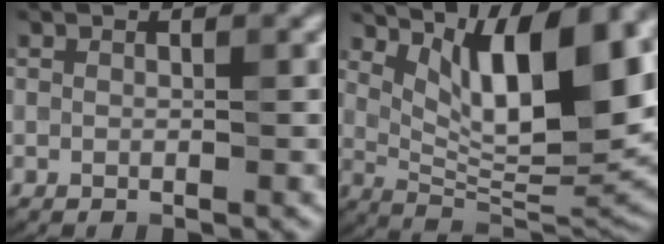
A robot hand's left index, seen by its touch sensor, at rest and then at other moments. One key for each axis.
{"total": 12.6, "fx": 4.9, "fy": 4.2, "fz": 10.8, "tx": -0.154, "ty": -0.004, "tz": 0.088}